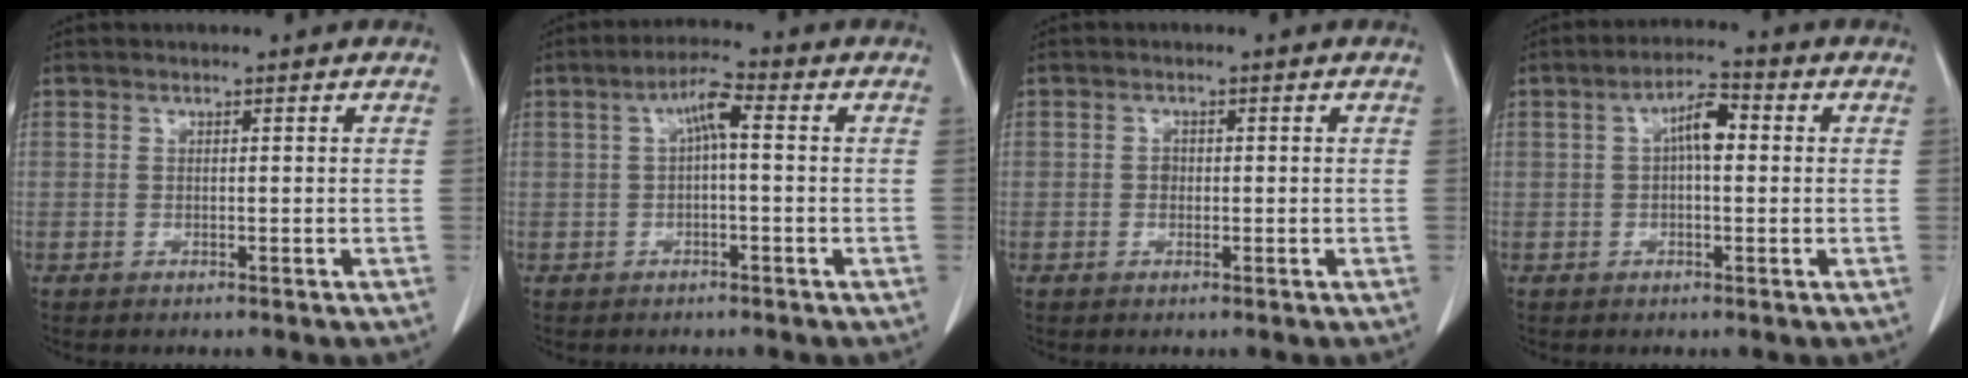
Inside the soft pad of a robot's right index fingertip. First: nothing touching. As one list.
[{"total": 4.3, "force": [0.6, 0.7, 4.2], "torque": [-0.076, 0.016, 0.008]}, {"total": 1.1, "force": [-0.1, 0.9, 0.6], "torque": [-0.008, 0.003, -0.003]}, {"total": 5.0, "force": [0.7, 1.6, 4.7], "torque": [-0.085, 0.019, 0.009]}]